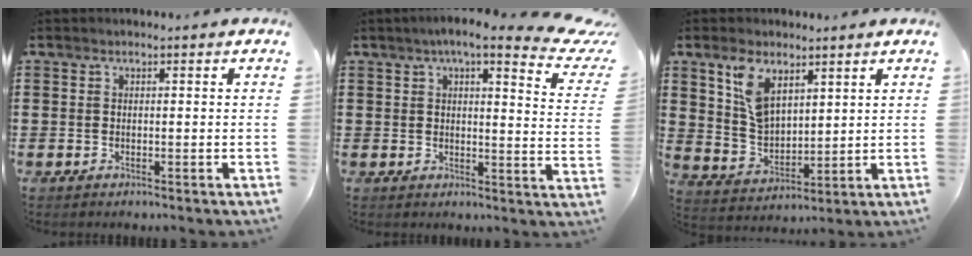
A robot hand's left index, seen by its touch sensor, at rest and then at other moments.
{"total": 6.4, "force": [5.0, 1.2, 3.9], "torque": [-0.078, -0.015, 0.081]}
{"total": 7.4, "force": [4.4, 3.9, 4.6], "torque": [-0.107, -0.001, 0.078]}